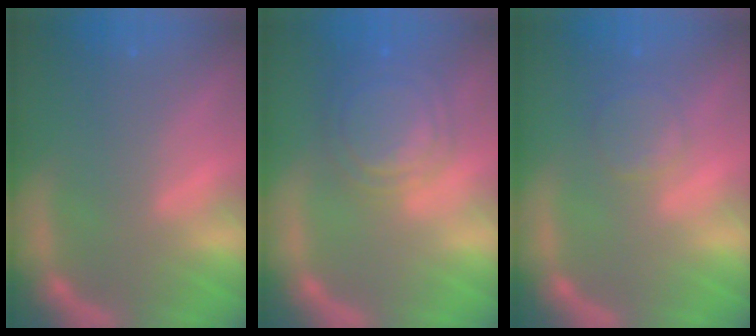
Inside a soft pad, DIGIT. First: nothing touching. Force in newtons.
{"total": 7.6}
{"total": 2.9}